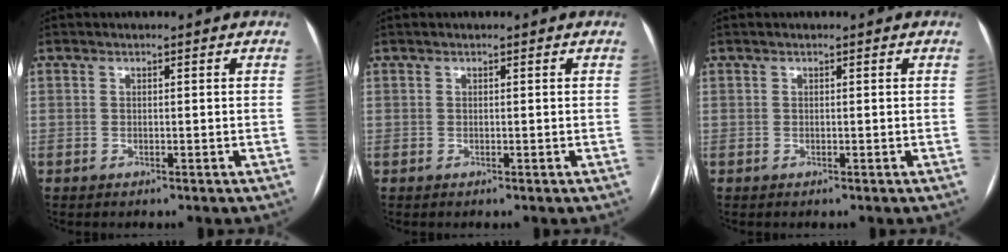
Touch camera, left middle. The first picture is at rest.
{"total": 0.0}
{"total": 0.0}